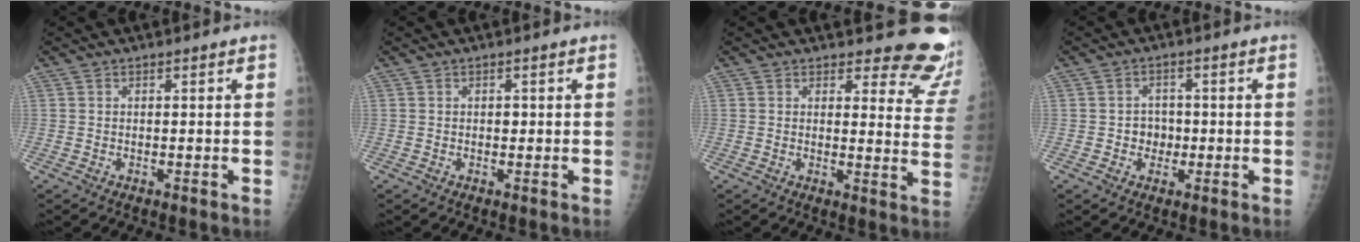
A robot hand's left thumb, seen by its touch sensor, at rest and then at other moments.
{"total": 0.7, "force": [0.1, 0.6, 0.4], "torque": [-0.002, 0.001, 0.001]}
{"total": 12.7, "force": [11.8, 3.9, 2.7], "torque": [0.016, -0.115, 0.102]}
{"total": 3.4, "force": [-0.5, 3.1, 1.4], "torque": [0.003, 0.008, -0.011]}